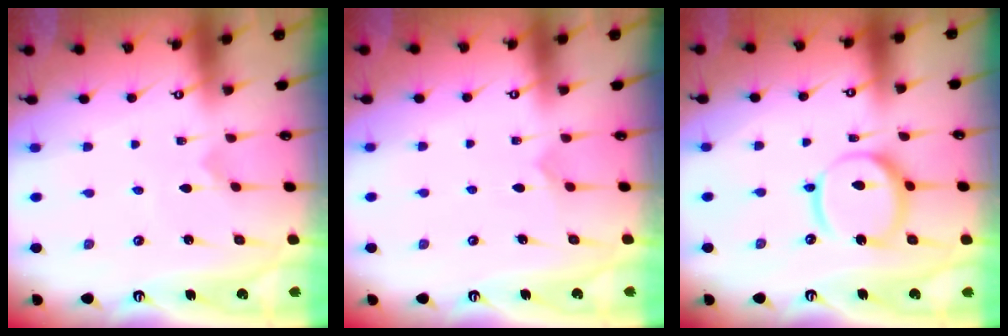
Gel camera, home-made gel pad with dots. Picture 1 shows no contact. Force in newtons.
{"total": 3.3, "press": 3.3, "slide": 0.4}
{"total": 15.8, "press": 15.7, "slide": 1.8}